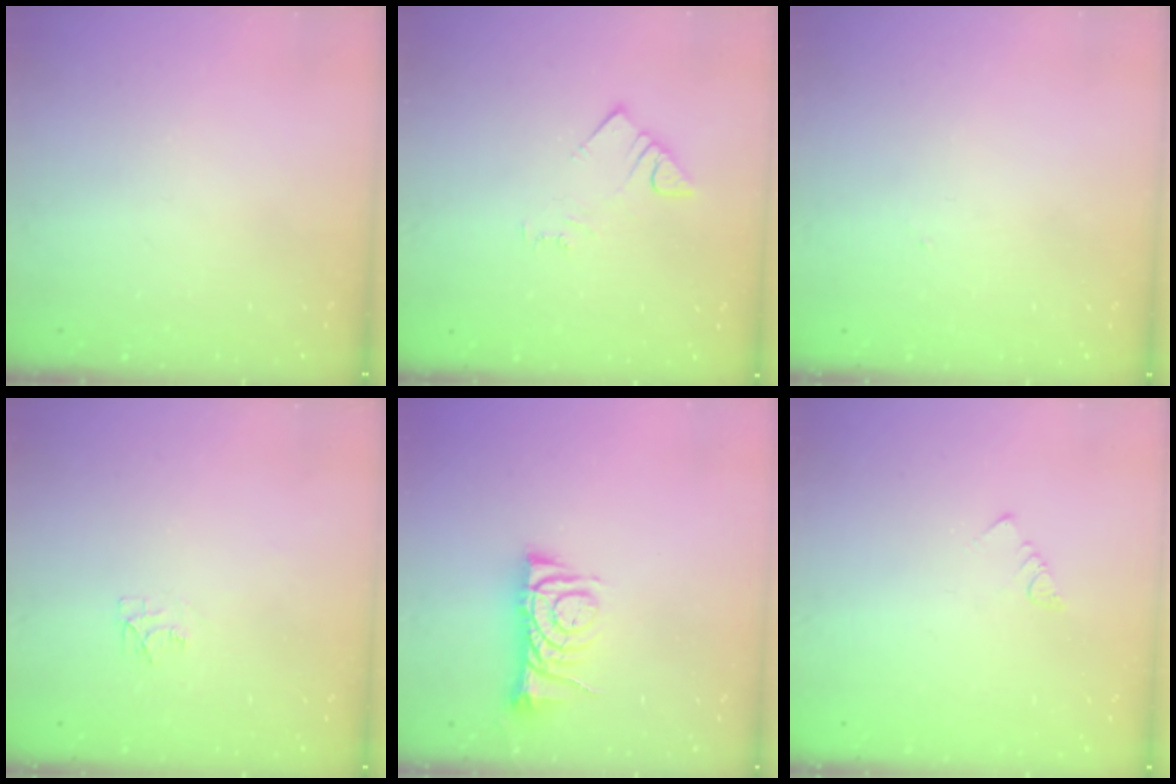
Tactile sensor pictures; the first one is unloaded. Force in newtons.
{"total": 4.0, "press": 3.9, "slide": 0.6}
{"total": 1.3, "press": 1.3, "slide": 0.2}
{"total": 5.0, "press": 5.0, "slide": 0.5}
{"total": 6.7, "press": 6.7, "slide": 0.7}
{"total": 2.7, "press": 2.7, "slide": 0.5}